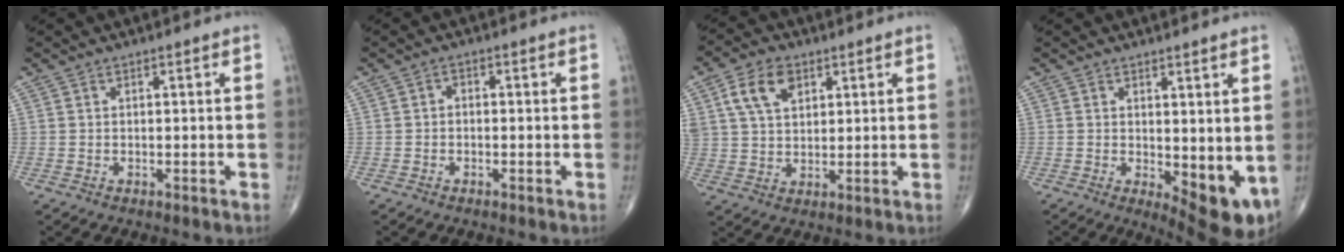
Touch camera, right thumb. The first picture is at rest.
{"total": 1.0, "force": [-0.3, 0.8, 0.6], "torque": [0.000, 0.004, -0.011]}
{"total": 8.9, "force": [3.9, 5.6, 5.6], "torque": [-0.095, -0.004, 0.072]}
{"total": 9.2, "force": [-0.3, 3.6, 8.4], "torque": [-0.103, -0.024, 0.008]}